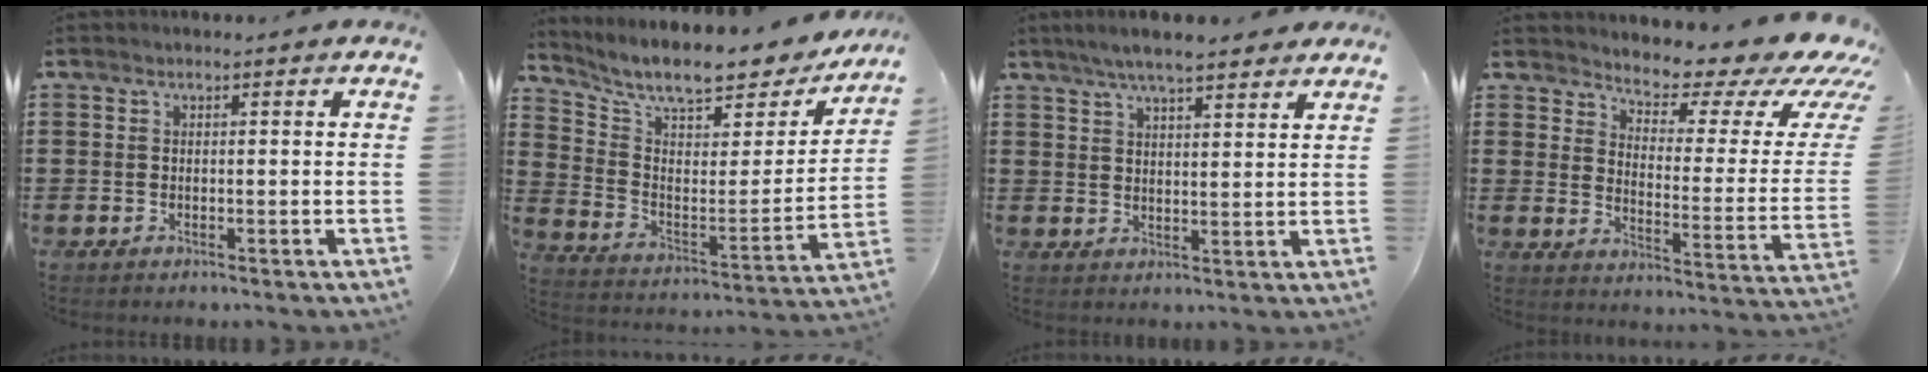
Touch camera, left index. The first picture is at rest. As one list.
[{"total": 9.0, "force": [7.8, 1.7, 4.2], "torque": [-0.102, -0.058, 0.127]}, {"total": 5.6, "force": [4.8, 0.7, 2.7], "torque": [-0.064, -0.006, 0.087]}, {"total": 6.4, "force": [5.5, 1.6, 2.8], "torque": [-0.053, -0.054, 0.084]}]